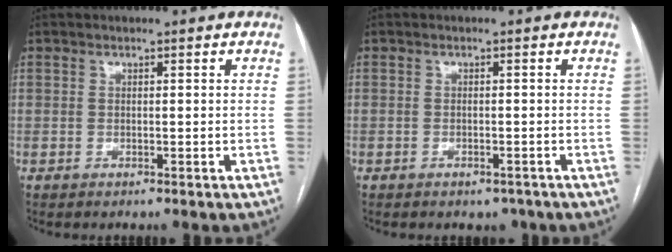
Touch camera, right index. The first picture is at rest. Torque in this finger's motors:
{"motor_torque": [0.68, -0.53, 0.07, 0.01]}